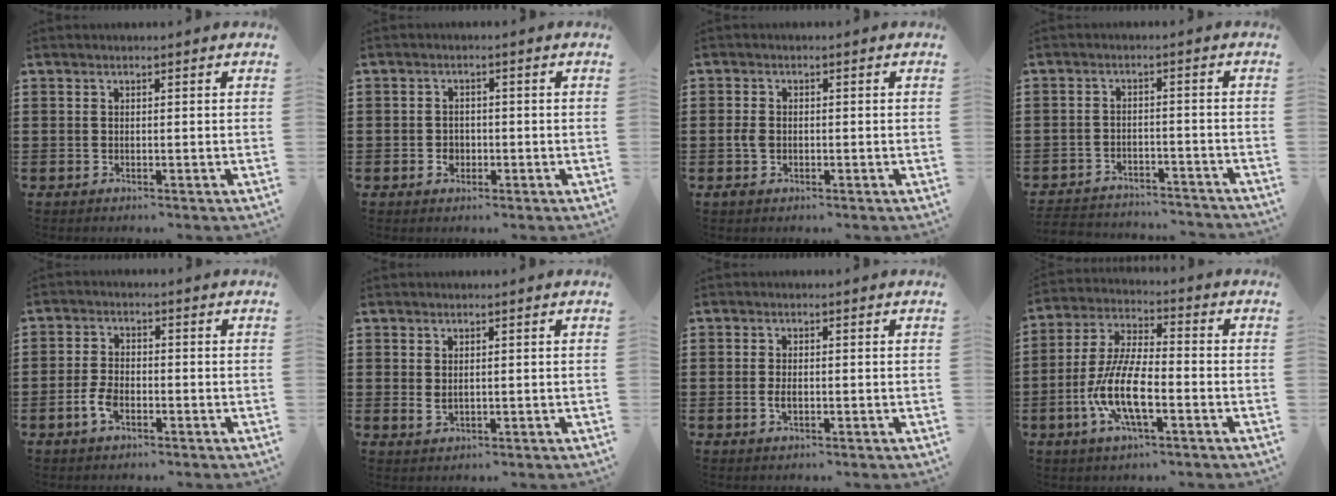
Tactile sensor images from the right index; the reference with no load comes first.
{"total": 1.7, "force": [-0.7, 1.4, 0.8], "torque": [-0.020, -0.002, -0.014]}
{"total": 2.0, "force": [-0.5, 1.3, 1.4], "torque": [-0.038, -0.004, -0.010]}
{"total": 3.5, "force": [-3.5, 0.3, 0.1], "torque": [-0.008, 0.000, -0.075]}
{"total": 3.8, "force": [-1.5, 1.8, 2.9], "torque": [-0.073, -0.007, -0.032]}
{"total": 1.3, "force": [0.6, 0.7, 0.9], "torque": [-0.018, 0.004, 0.011]}
{"total": 1.7, "force": [-0.2, 0.8, 1.5], "torque": [-0.034, -0.002, -0.006]}
{"total": 10.4, "force": [-3.5, 3.3, 9.2], "torque": [-0.209, -0.011, -0.071]}